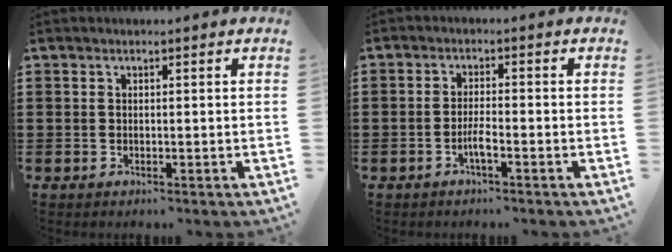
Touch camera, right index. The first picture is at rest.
{"total": 2.7, "force": [-1.4, 0.4, 2.3], "torque": [-0.056, -0.003, -0.029]}